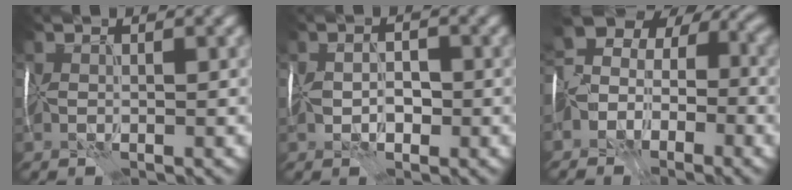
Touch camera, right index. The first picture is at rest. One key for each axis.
{"total": 0.7, "fx": -0.3, "fy": 0.6, "fz": 0.2, "tx": -0.015, "ty": 0.006, "tz": -0.004}
{"total": 6.2, "fx": -3.7, "fy": 4.2, "fz": 2.8, "tx": -0.056, "ty": -0.002, "tz": -0.055}